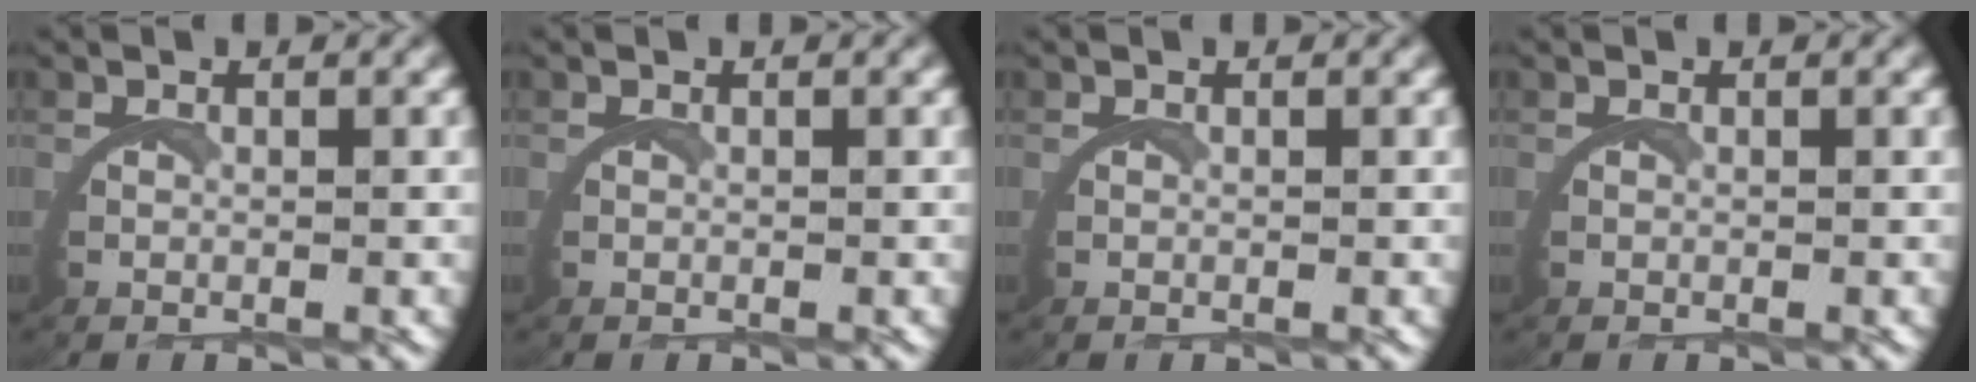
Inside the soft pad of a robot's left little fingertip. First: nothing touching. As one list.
[{"total": 0.0}, {"total": 0.0}, {"total": 0.0}]